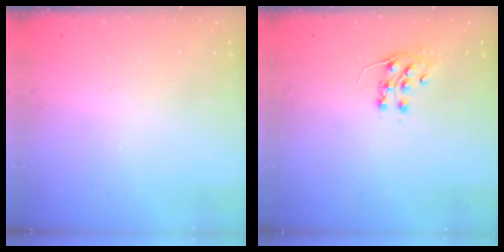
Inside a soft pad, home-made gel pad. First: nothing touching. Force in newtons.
{"total": 7.3, "press": 7.3, "slide": 0.5}